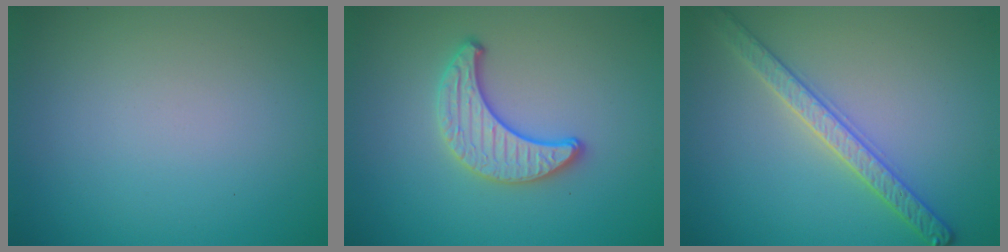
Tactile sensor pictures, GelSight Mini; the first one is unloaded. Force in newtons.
{"total": 3.3, "press": 3.1, "slide": 1.3}
{"total": 3.3, "press": 3.3, "slide": 0.3}